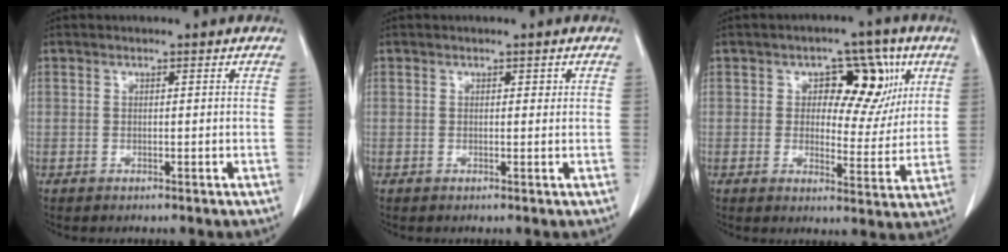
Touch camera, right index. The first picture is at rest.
{"total": 1.0, "force": [0.6, 0.6, 0.7], "torque": [-0.008, -0.003, 0.007]}
{"total": 11.4, "force": [4.2, 6.4, 8.4], "torque": [-0.098, 0.023, 0.062]}